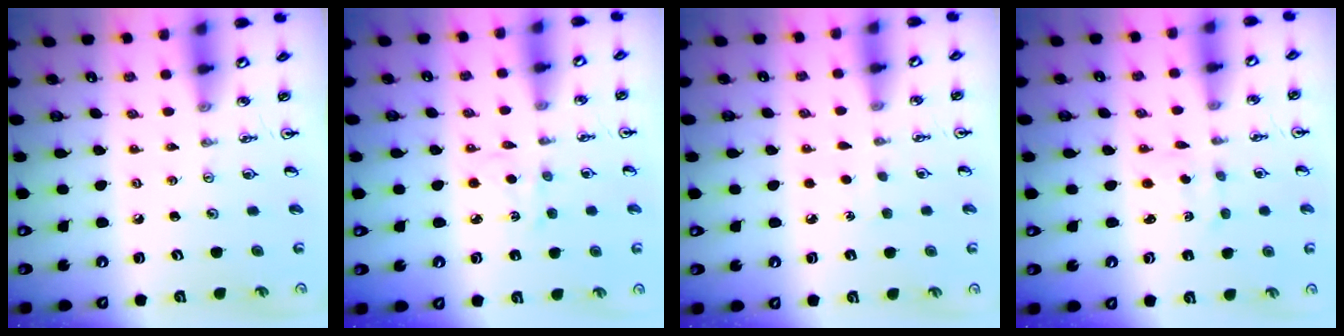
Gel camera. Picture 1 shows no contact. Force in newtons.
{"total": 6.1, "press": 6.1, "slide": 0.5}
{"total": 3.3, "press": 3.3, "slide": 0.4}
{"total": 2.0, "press": 2.0, "slide": 0.4}